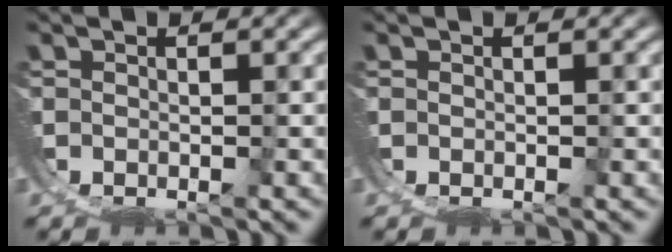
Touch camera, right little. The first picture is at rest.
{"total": 0.0}